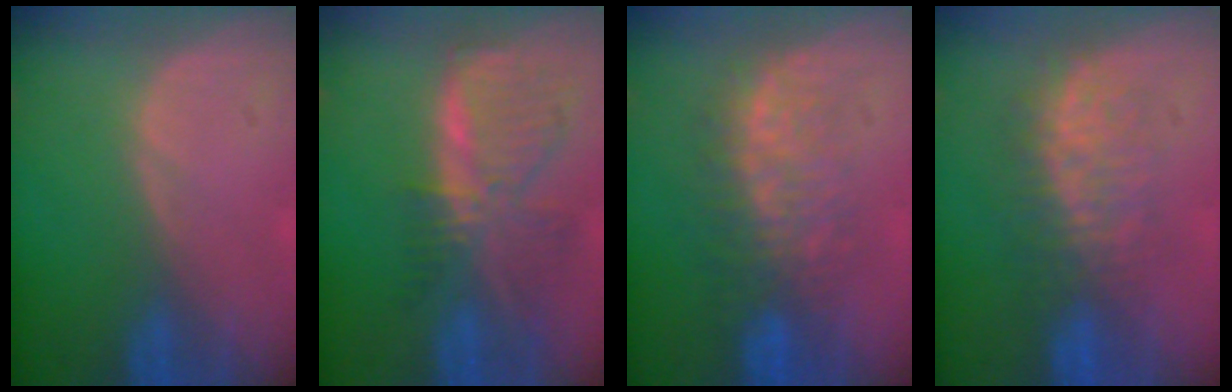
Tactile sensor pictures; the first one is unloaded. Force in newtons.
{"total": 8.3, "press": 7.3, "slide": 4.0}
{"total": 7.8, "press": 7.7, "slide": 1.3}
{"total": 7.5, "press": 7.3, "slide": 1.7}